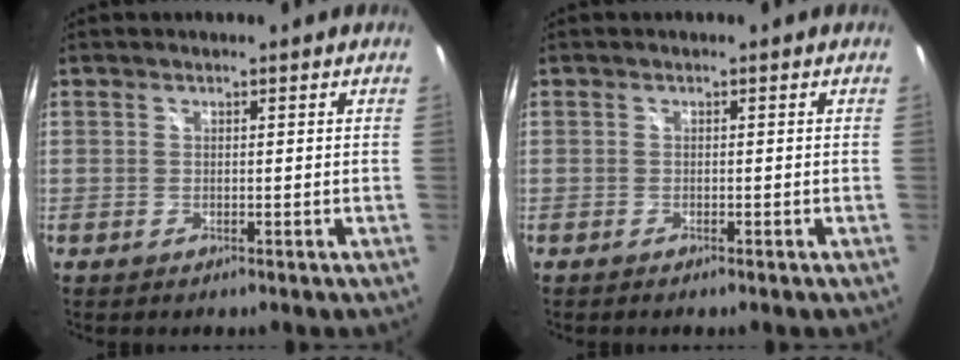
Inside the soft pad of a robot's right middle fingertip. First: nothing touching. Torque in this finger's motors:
{"motor_torque": [-0.19, -0.12, -0.04, -0.01]}